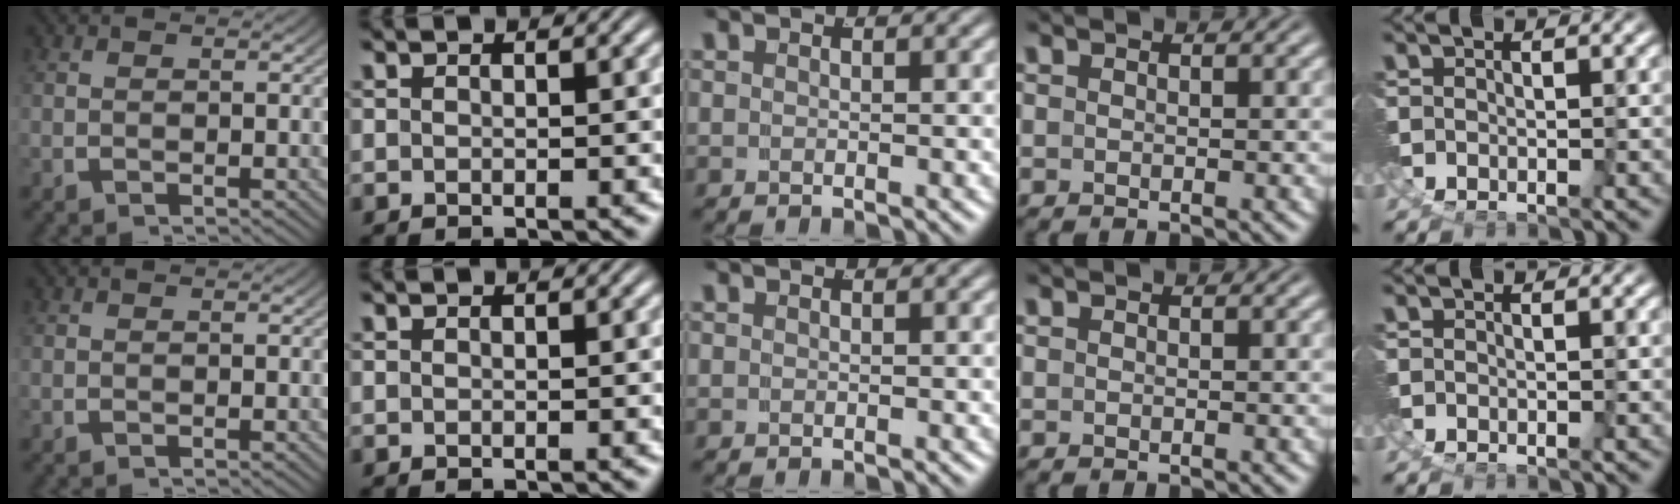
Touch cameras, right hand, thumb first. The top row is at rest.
{}